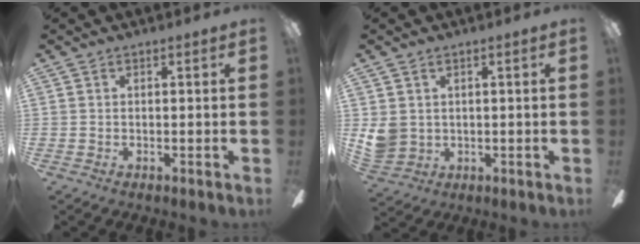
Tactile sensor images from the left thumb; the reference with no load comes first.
{"total": 4.9, "force": [1.4, 4.4, 1.8], "torque": [-0.039, 0.004, 0.032]}